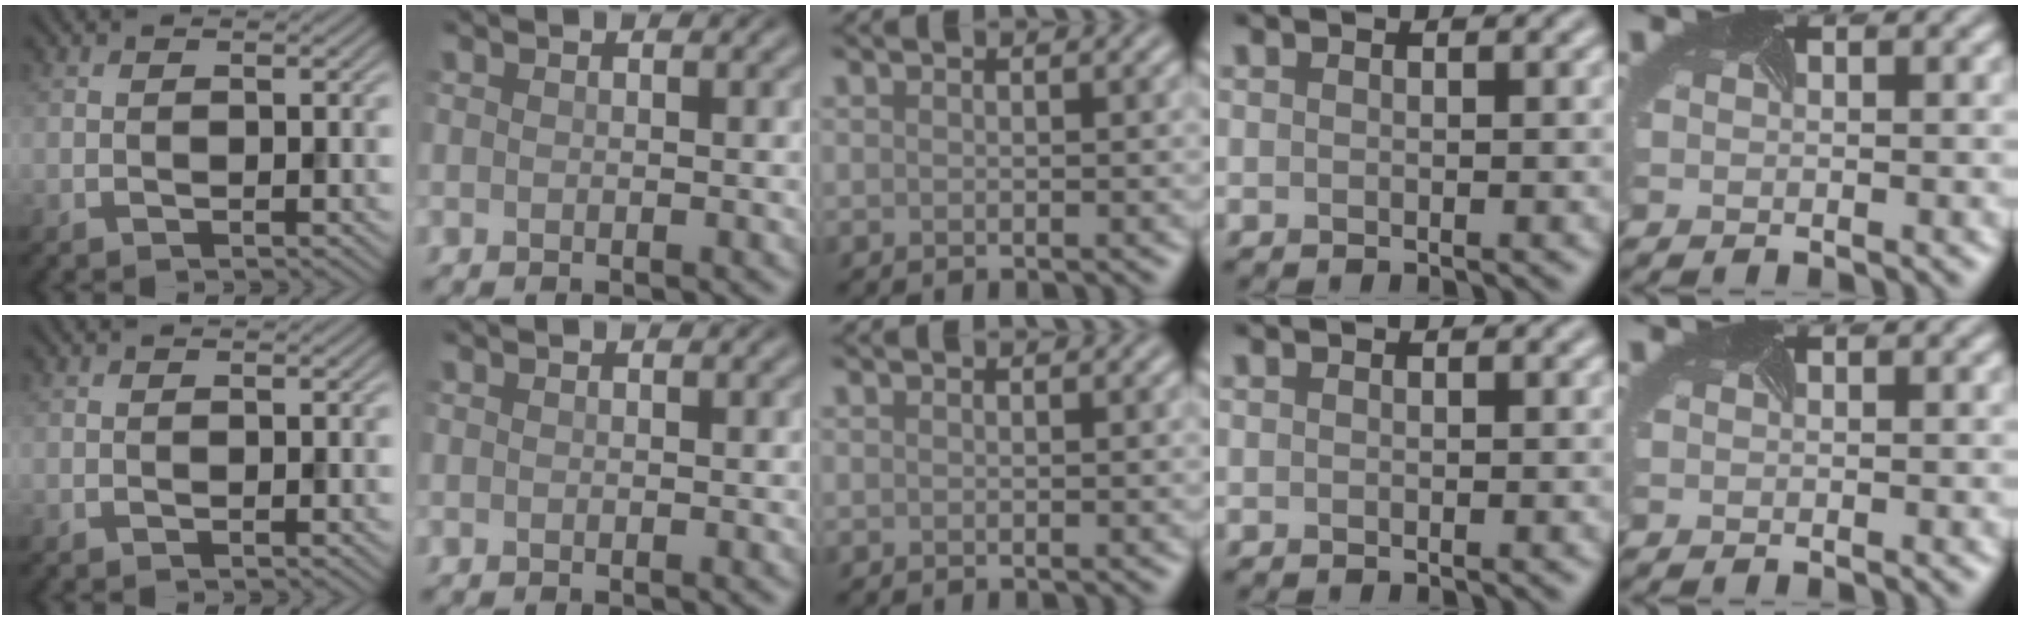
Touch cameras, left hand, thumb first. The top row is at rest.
{}